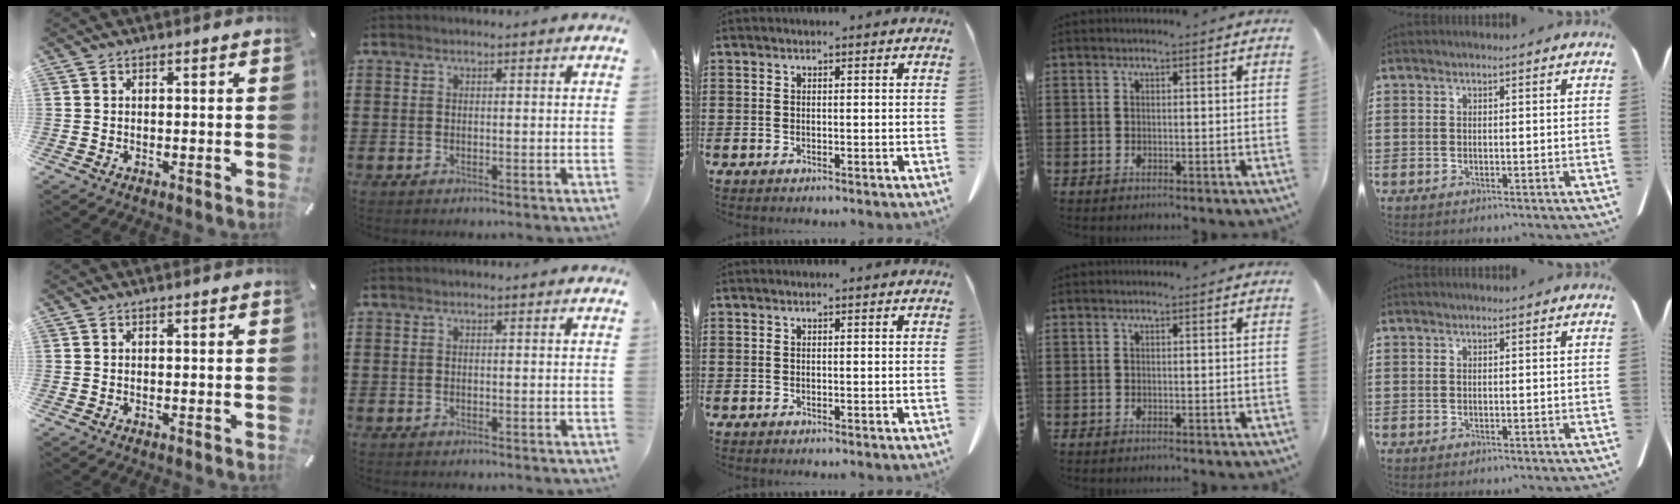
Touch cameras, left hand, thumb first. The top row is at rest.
{}